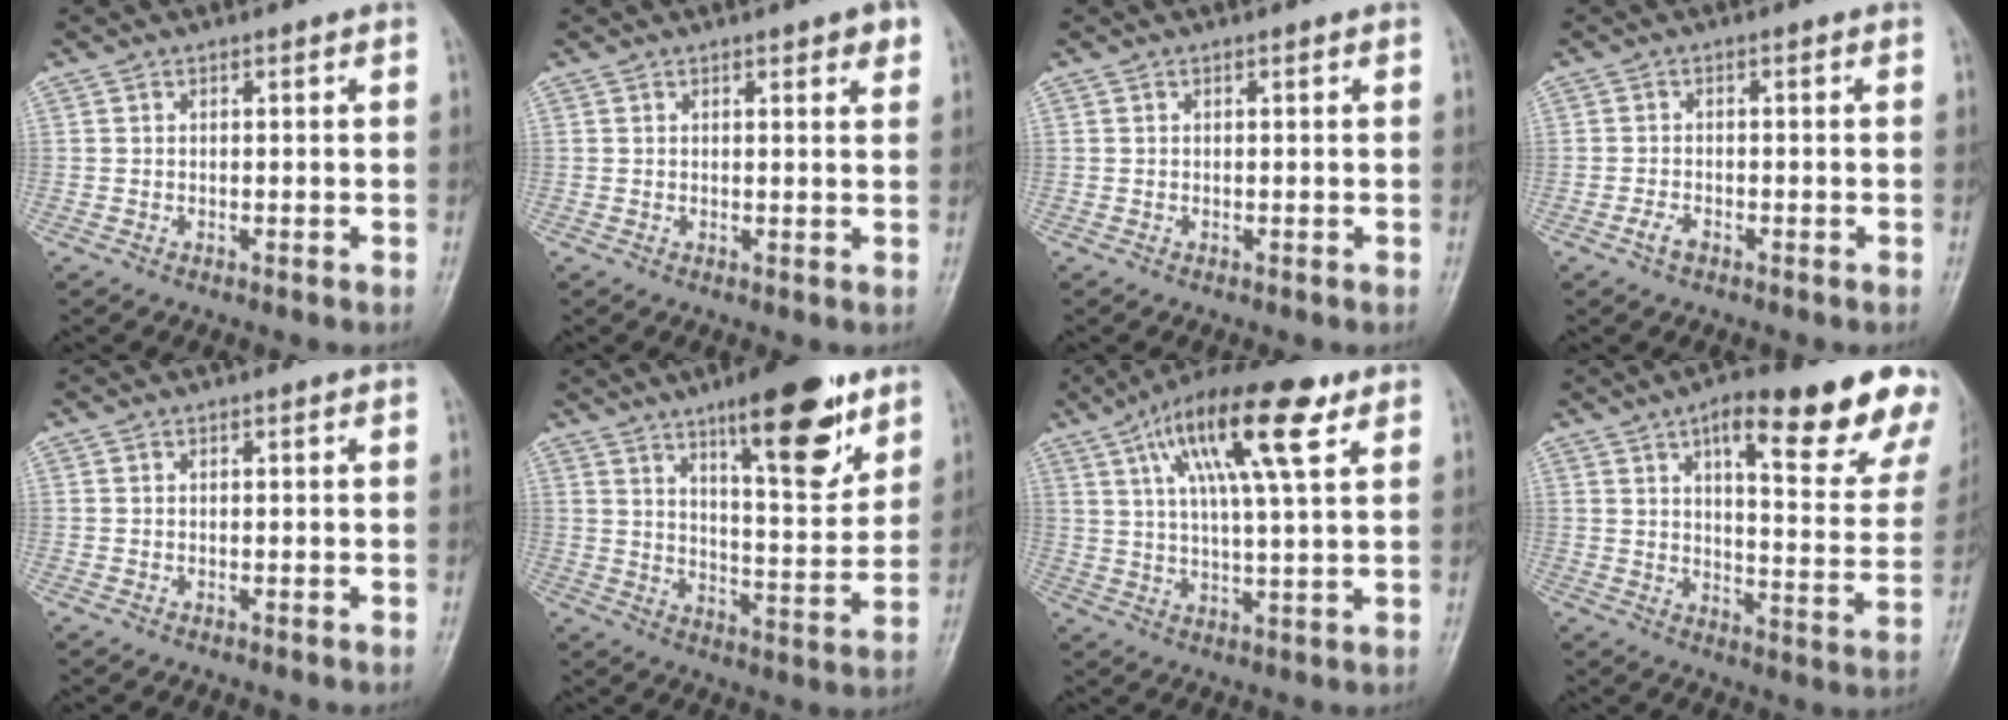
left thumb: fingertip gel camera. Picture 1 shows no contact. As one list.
[{"total": 3.1, "force": [1.8, 0.8, 2.4], "torque": [-0.023, -0.006, 0.020]}, {"total": 0.0}, {"total": 2.1, "force": [-1.3, 1.1, 1.3], "torque": [-0.028, 0.007, -0.025]}, {"total": 0.0}, {"total": 17.2, "force": [10.5, 4.9, 12.7], "torque": [-0.152, -0.061, 0.162]}, {"total": 17.3, "force": [7.9, 4.5, 14.7], "torque": [-0.240, -0.003, 0.130]}, {"total": 21.9, "force": [13.6, 6.1, 16.0], "torque": [-0.169, -0.047, 0.172]}]